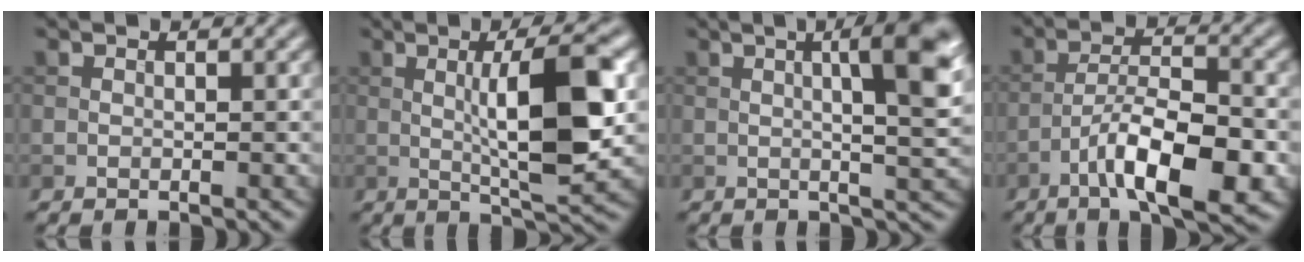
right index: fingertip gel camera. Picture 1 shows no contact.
{"total": 8.7, "force": [0.5, 1.9, 8.5], "torque": [-0.124, 0.002, 0.010]}
{"total": 8.5, "force": [1.8, 2.1, 8.0], "torque": [-0.086, 0.015, 0.020]}
{"total": 8.8, "force": [-4.3, 2.6, 7.2], "torque": [-0.117, 0.012, -0.074]}